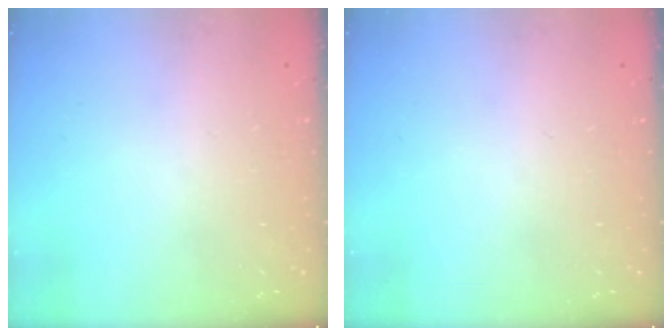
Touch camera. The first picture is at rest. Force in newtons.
{"total": 0.0}